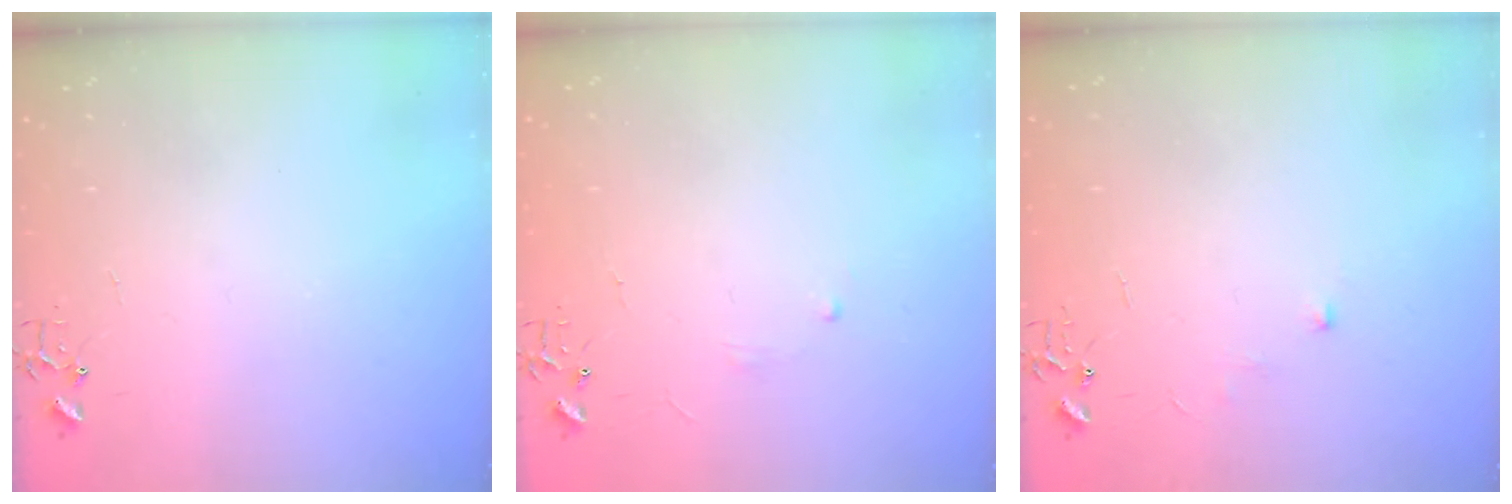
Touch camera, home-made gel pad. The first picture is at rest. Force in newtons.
{"total": 2.9, "press": 2.8, "slide": 0.5}
{"total": 5.4, "press": 5.3, "slide": 0.7}